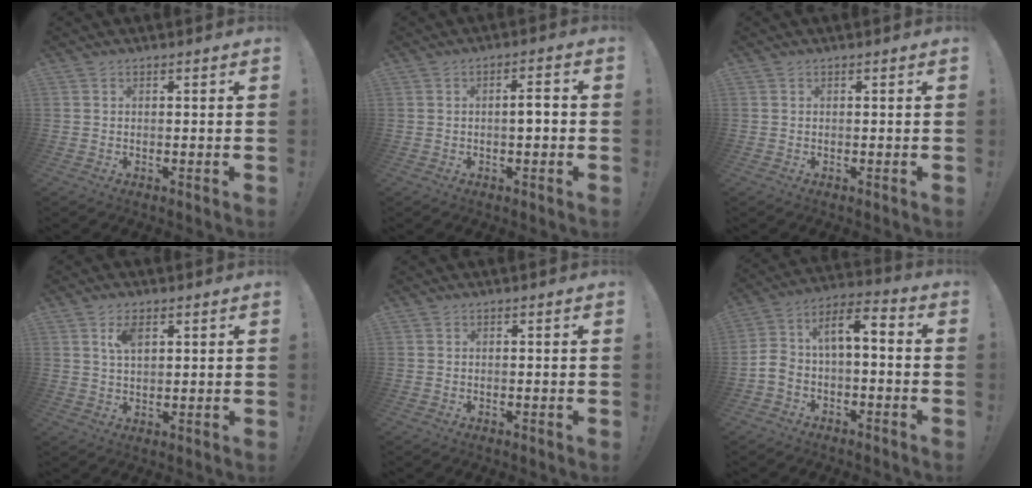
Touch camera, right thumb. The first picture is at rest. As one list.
[{"total": 3.9, "force": [-0.7, 0.9, 3.7], "torque": [-0.050, 0.003, -0.018]}, {"total": 0.0}, {"total": 5.0, "force": [2.5, 2.6, 3.5], "torque": [-0.057, -0.006, 0.041]}, {"total": 0.0}, {"total": 7.7, "force": [-2.6, 4.5, 5.7], "torque": [-0.097, 0.020, -0.047]}]